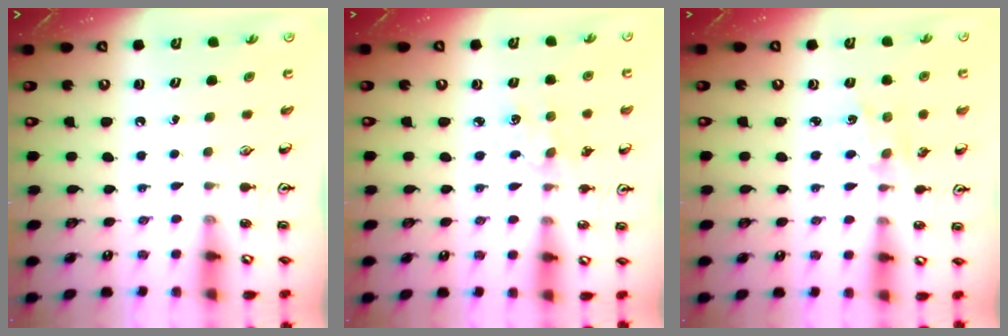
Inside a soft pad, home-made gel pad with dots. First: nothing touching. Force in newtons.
{"total": 5.9, "press": 5.8, "slide": 0.8}
{"total": 1.0, "press": 1.0, "slide": 0.2}